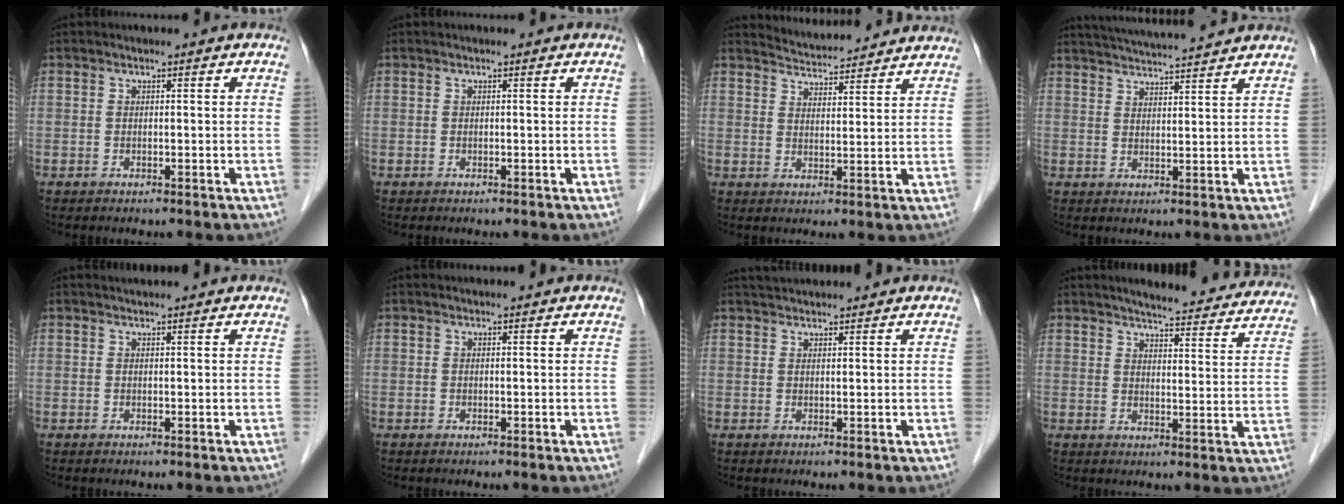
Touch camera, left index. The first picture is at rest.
{"total": 0.0}
{"total": 8.9, "force": [8.7, 0.9, 1.5], "torque": [-0.029, 0.017, 0.118]}
{"total": 12.4, "force": [11.4, 0.2, 4.7], "torque": [-0.085, 0.024, 0.163]}
{"total": 2.7, "force": [2.6, 0.0, 0.8], "torque": [-0.013, 0.023, 0.035]}
{"total": 1.4, "force": [1.3, 0.1, 0.3], "torque": [-0.010, 0.013, 0.017]}
{"total": 5.3, "force": [5.0, 0.5, 1.6], "torque": [-0.025, 0.040, 0.077]}
{"total": 19.5, "force": [17.8, 3.2, 7.2], "torque": [-0.075, -0.029, 0.202]}